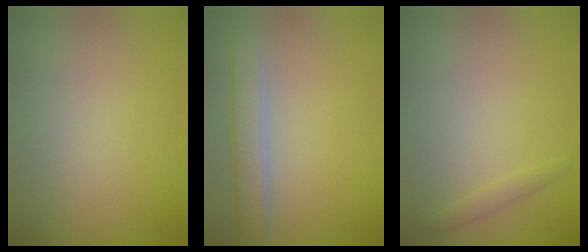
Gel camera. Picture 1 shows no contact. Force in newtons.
{"total": 2.6, "press": 2.6, "slide": 0.2}
{"total": 0.8, "press": 0.8, "slide": 0.1}